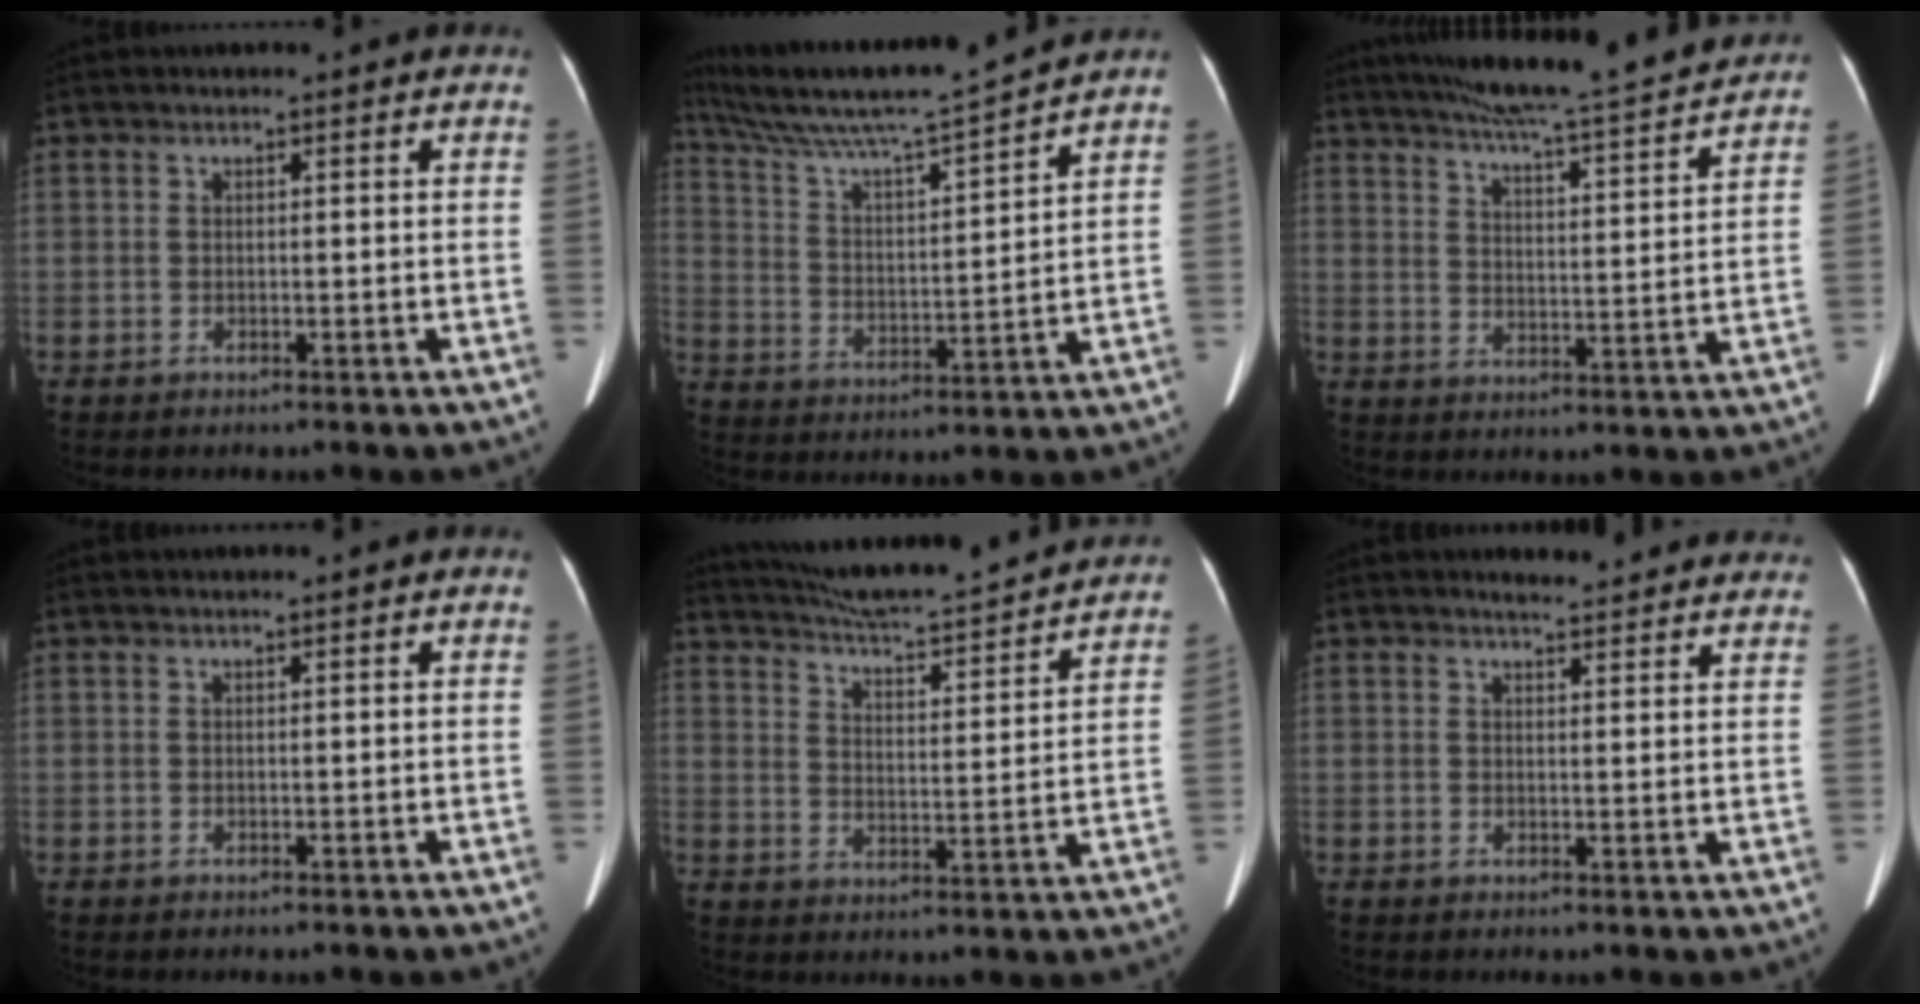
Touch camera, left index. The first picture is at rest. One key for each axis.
{"total": 14.8, "fx": 13.5, "fy": -1.4, "fz": 6.1, "tx": -0.123, "ty": -0.006, "tz": 0.229}
{"total": 18.8, "fx": 17.0, "fy": 0.2, "fz": 8.0, "tx": -0.132, "ty": -0.013, "tz": 0.238}
{"total": 1.3, "fx": 1.2, "fy": -0.1, "fz": 0.5, "tx": -0.008, "ty": 0.017, "tz": 0.023}
{"total": 21.3, "fx": 19.8, "fy": 1.5, "fz": 7.8, "tx": -0.131, "ty": -0.013, "tz": 0.274}
{"total": 9.3, "fx": 8.8, "fy": 1.6, "fz": 2.6, "tx": -0.022, "ty": 0.004, "tz": 0.088}